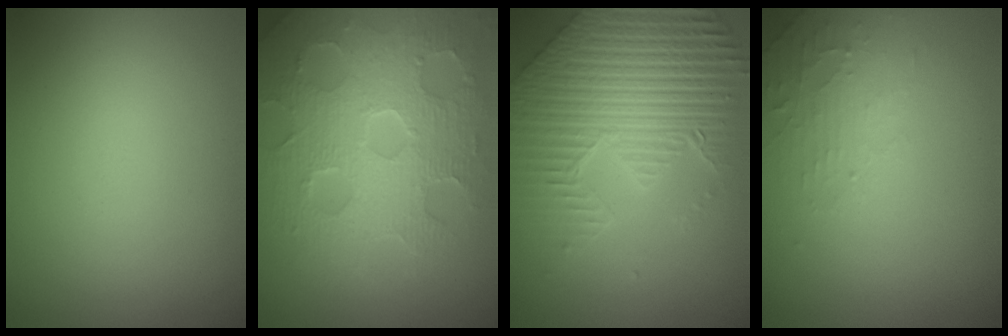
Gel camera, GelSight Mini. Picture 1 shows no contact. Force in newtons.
{"total": 8.6, "press": 5.8, "slide": 6.4}
{"total": 8.4, "press": 6.5, "slide": 5.3}
{"total": 2.0, "press": 1.9, "slide": 0.4}